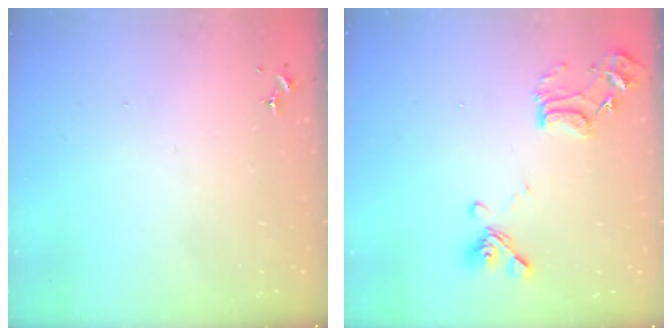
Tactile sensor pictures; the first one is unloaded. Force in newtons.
{"total": 14.0, "press": 13.9, "slide": 1.5}